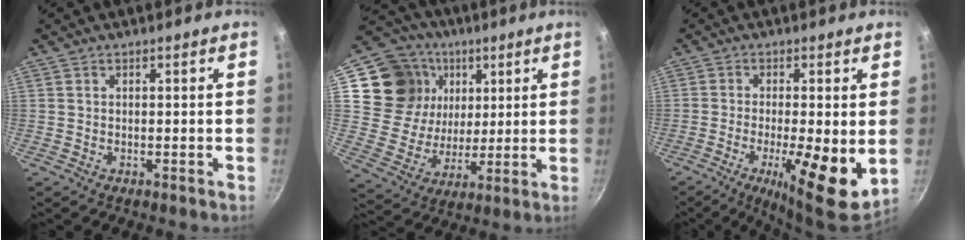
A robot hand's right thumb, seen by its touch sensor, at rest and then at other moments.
{"total": 18.0, "force": [6.4, 15.4, 6.7], "torque": [-0.101, -0.008, 0.117]}
{"total": 11.8, "force": [-2.2, 3.0, 11.2], "torque": [-0.174, -0.007, -0.032]}